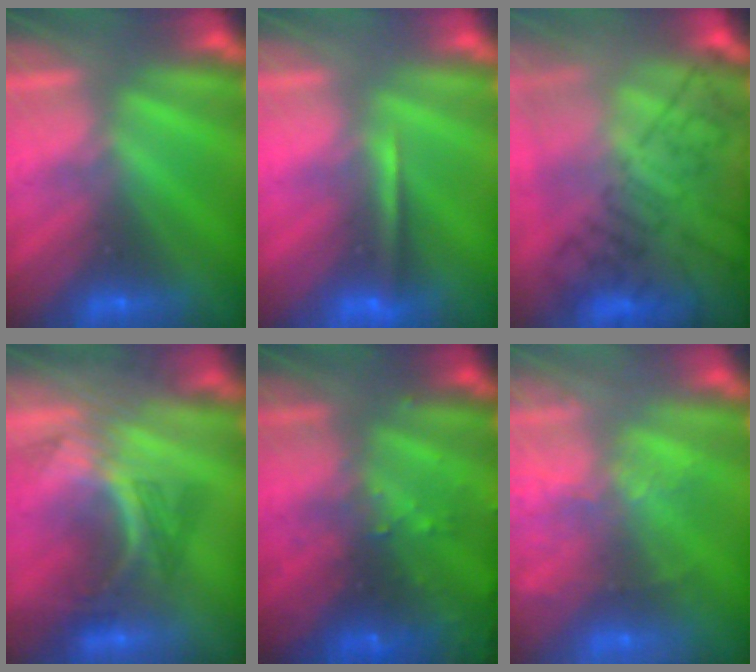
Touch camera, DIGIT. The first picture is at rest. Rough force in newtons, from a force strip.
{"total": 1.3}
{"total": 7.2}
{"total": 3.0}
{"total": 9.3}
{"total": 5.8}